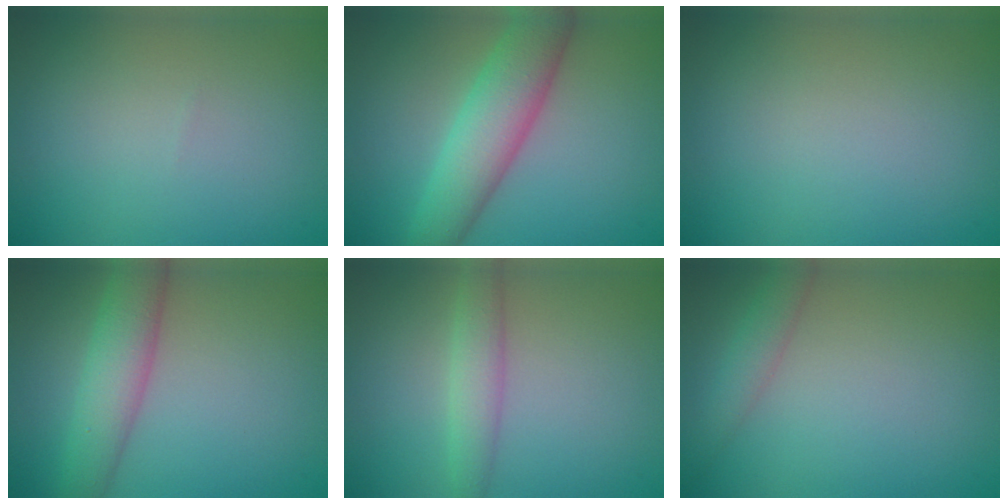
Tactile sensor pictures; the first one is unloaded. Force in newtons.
{"total": 6.5, "press": 6.5, "slide": 0.2}
{"total": 0.0}
{"total": 5.0, "press": 5.0, "slide": 0.2}
{"total": 2.6, "press": 2.6, "slide": 0.1}
{"total": 2.1, "press": 2.1, "slide": 0.1}